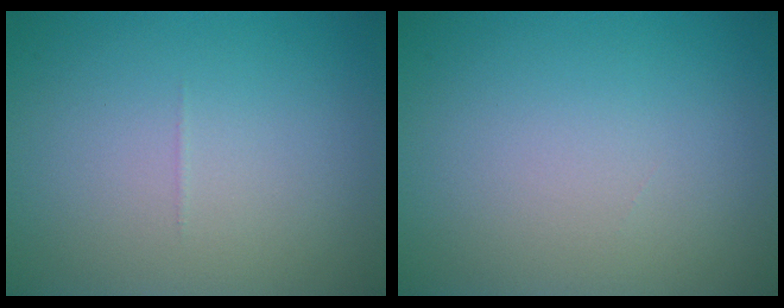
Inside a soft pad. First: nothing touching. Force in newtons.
{"total": 0.0}